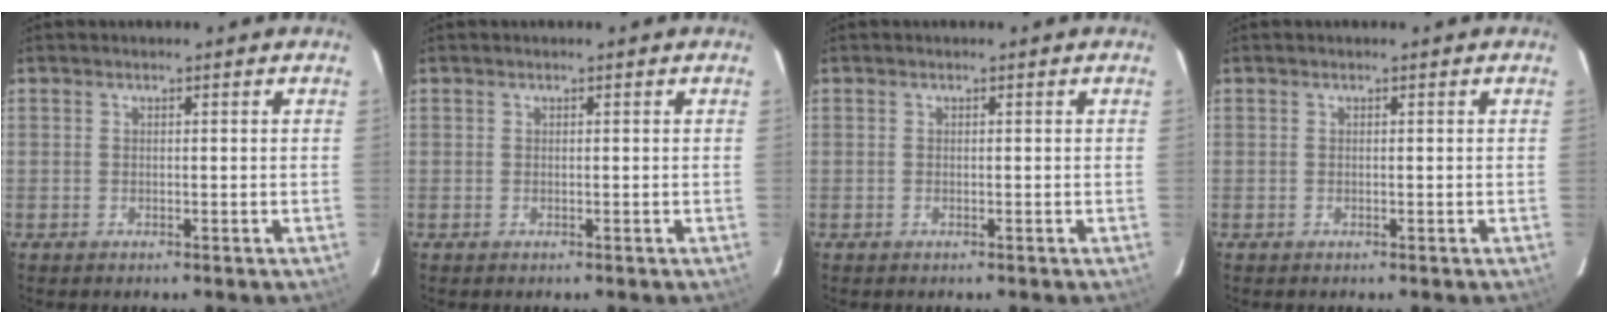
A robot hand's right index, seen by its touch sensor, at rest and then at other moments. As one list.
[{"total": 0.0}, {"total": 0.0}, {"total": 0.0}]